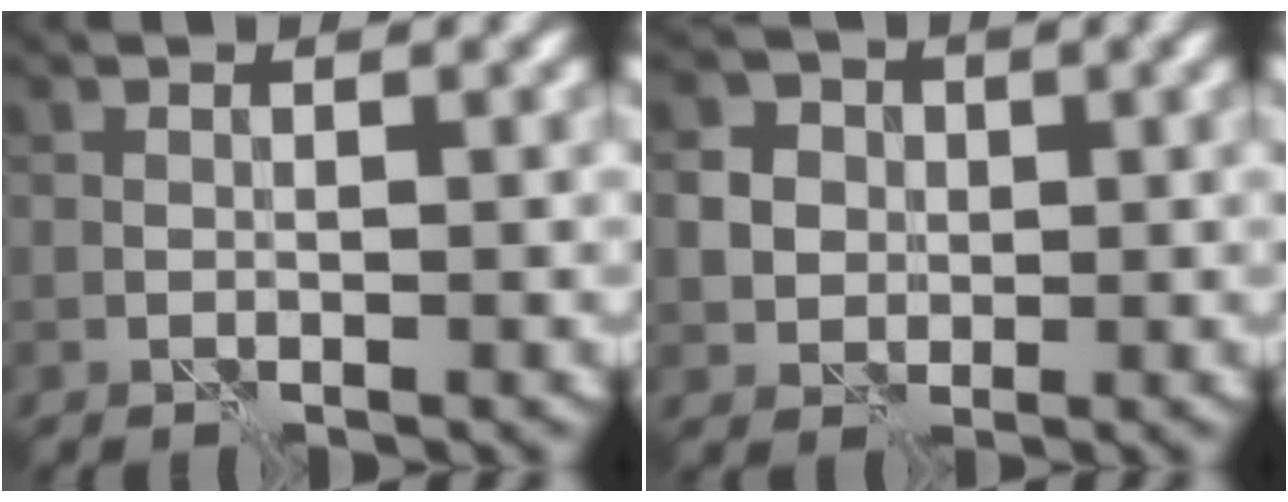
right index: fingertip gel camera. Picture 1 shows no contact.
{"total": 6.2, "force": [1.4, 5.6, 2.2], "torque": [-0.045, 0.029, 0.012]}